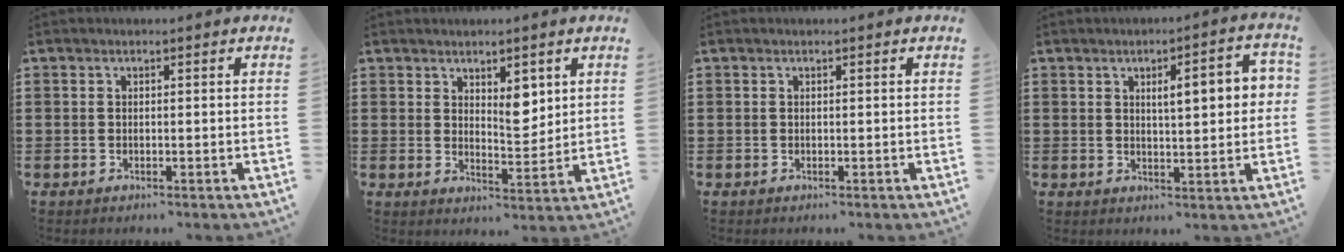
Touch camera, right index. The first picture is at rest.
{"total": 5.1, "force": [2.7, 2.5, 3.4], "torque": [-0.050, -0.007, 0.044]}
{"total": 0.0}
{"total": 5.9, "force": [1.4, 1.6, 5.5], "torque": [-0.083, -0.005, 0.015]}